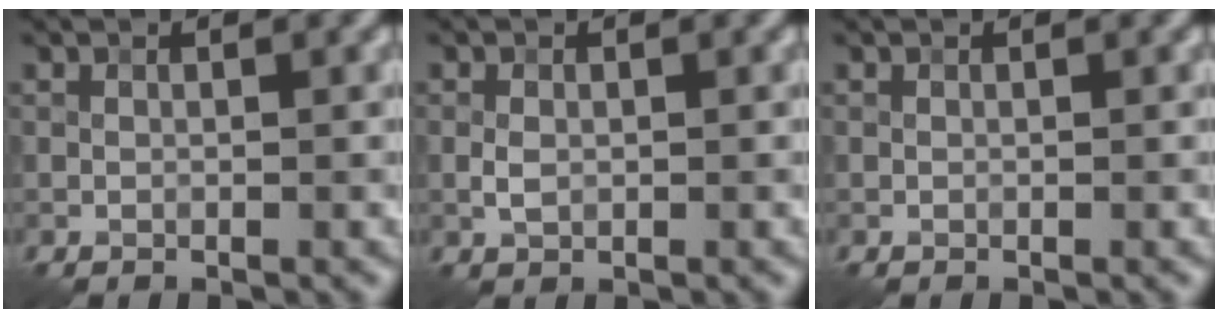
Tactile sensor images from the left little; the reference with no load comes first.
{"total": 1.3, "force": [-0.1, 0.9, 0.9], "torque": [-0.021, 0.000, -0.001]}
{"total": 0.0}